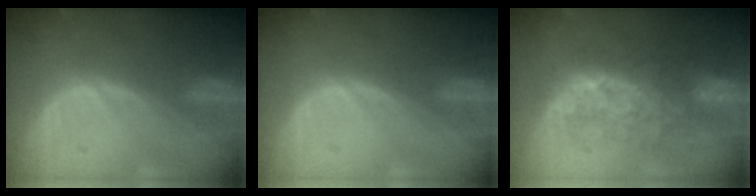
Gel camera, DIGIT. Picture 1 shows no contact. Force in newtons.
{"total": 0.0}
{"total": 7.7, "press": 7.6, "slide": 1.4}